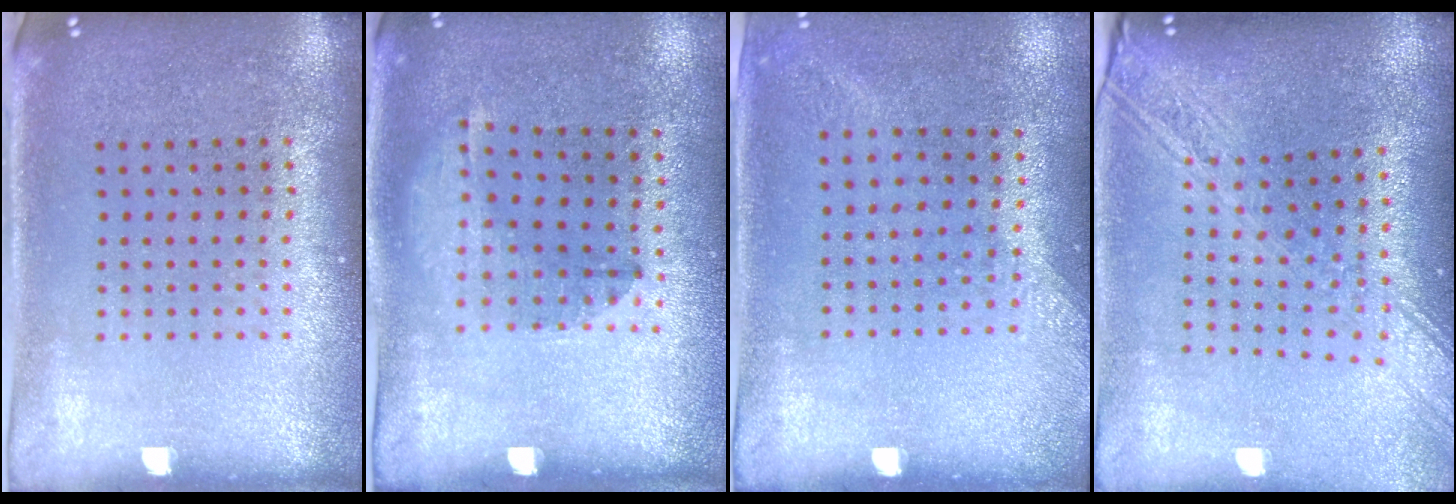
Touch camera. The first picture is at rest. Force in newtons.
{"total": 1.3, "press": 0.9, "slide": 1.0}
{"total": 1.3, "press": 1.0, "slide": 0.8}
{"total": 2.4, "press": 2.0, "slide": 1.4}